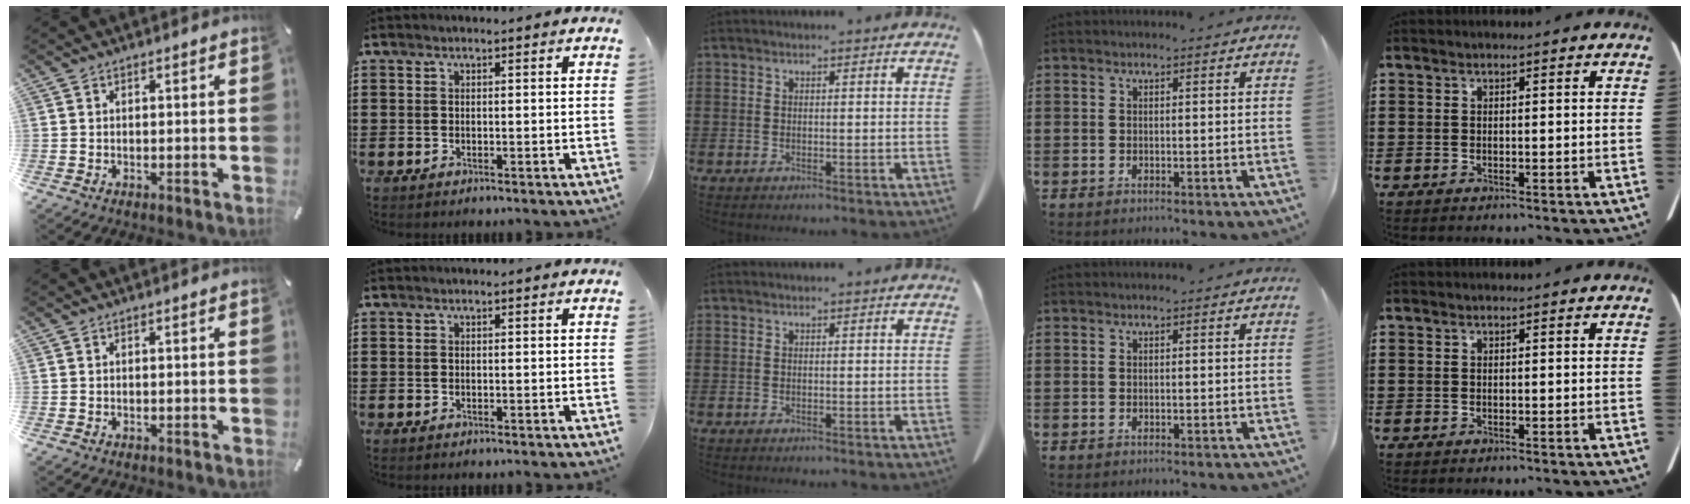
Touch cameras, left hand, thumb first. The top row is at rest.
{}